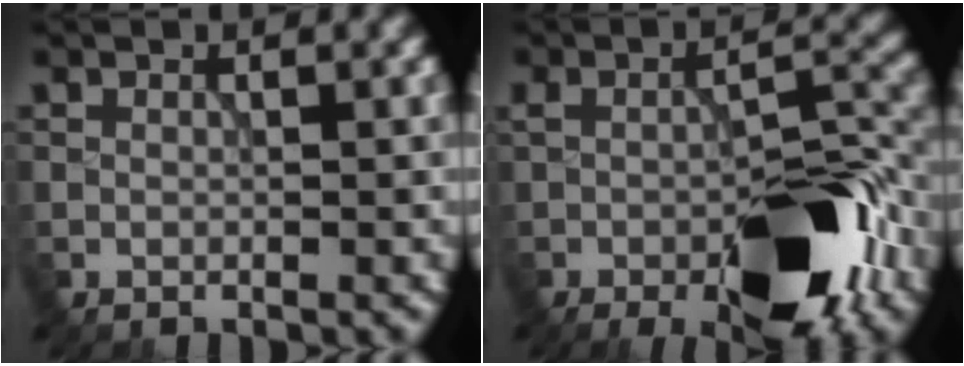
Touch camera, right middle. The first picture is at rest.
{"total": 11.5, "force": [-5.2, 4.7, 9.1], "torque": [-0.148, -0.004, -0.078]}